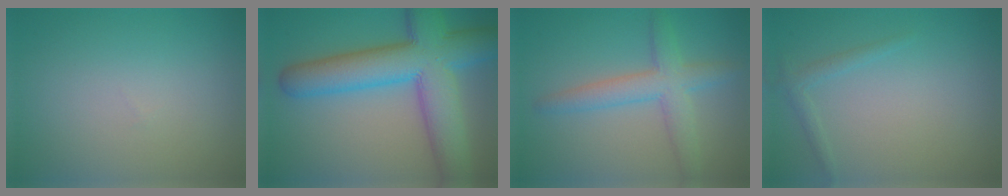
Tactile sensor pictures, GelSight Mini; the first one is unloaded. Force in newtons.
{"total": 10.9, "press": 10.9, "slide": 0.6}
{"total": 4.1, "press": 4.1, "slide": 0.1}
{"total": 1.2, "press": 1.2, "slide": 0.1}